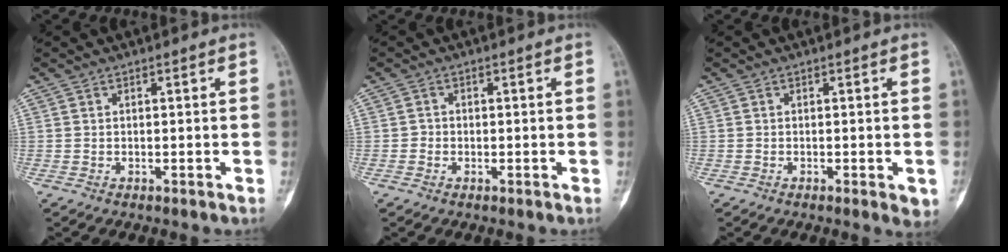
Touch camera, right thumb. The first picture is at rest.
{"total": 3.0, "force": [-1.0, 2.8, 0.7], "torque": [0.007, 0.012, -0.029]}
{"total": 2.9, "force": [-0.9, 0.9, 2.6], "torque": [-0.026, -0.005, -0.011]}